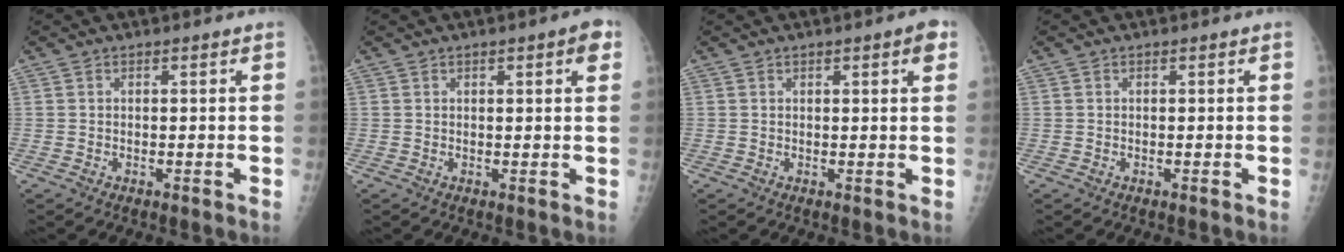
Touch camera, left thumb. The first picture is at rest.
{"total": 3.5, "force": [1.5, 0.8, 3.0], "torque": [-0.034, -0.001, 0.018]}
{"total": 3.2, "force": [1.5, 0.7, 2.7], "torque": [-0.031, -0.002, 0.018]}
{"total": 0.0}